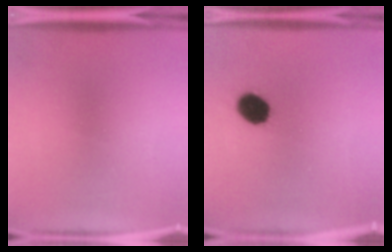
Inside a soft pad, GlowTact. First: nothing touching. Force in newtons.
{"total": 8.6}